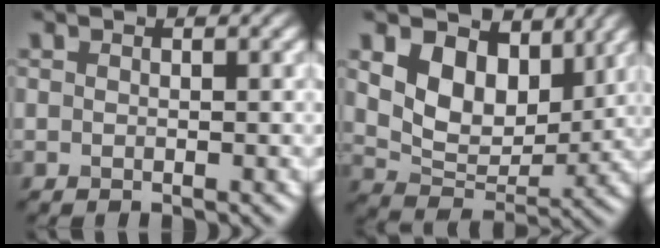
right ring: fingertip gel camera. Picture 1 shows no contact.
{"total": 7.8, "force": [3.1, 5.1, 4.9], "torque": [-0.092, -0.013, 0.048]}